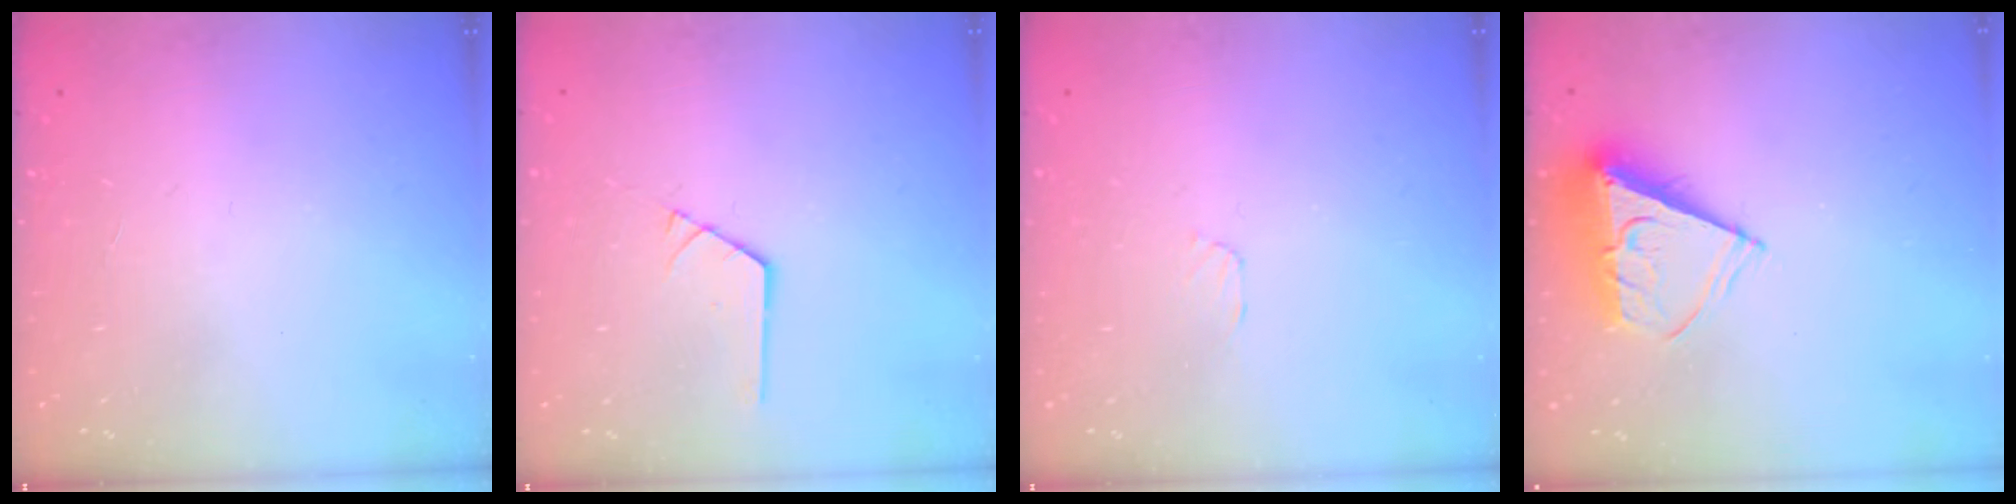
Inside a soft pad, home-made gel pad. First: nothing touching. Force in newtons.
{"total": 1.2, "press": 1.2, "slide": 0.1}
{"total": 3.2, "press": 3.2, "slide": 0.5}
{"total": 8.9, "press": 8.9, "slide": 0.4}